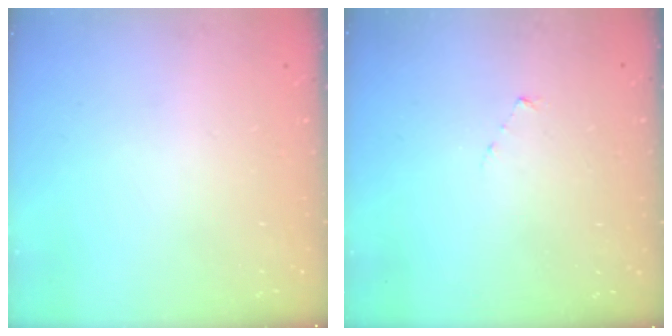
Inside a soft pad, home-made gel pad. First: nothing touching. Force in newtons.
{"total": 2.7, "press": 2.7, "slide": 0.3}